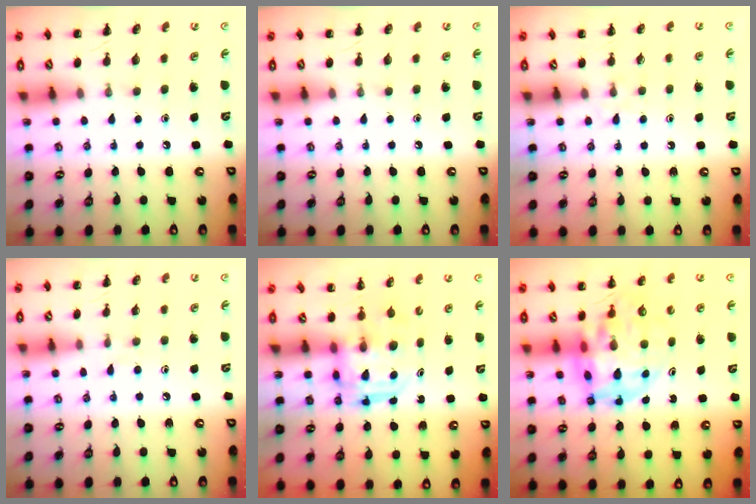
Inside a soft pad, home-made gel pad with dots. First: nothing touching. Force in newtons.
{"total": 0.0}
{"total": 2.9, "press": 2.6, "slide": 1.3}
{"total": 3.5, "press": 3.1, "slide": 1.6}
{"total": 3.3, "press": 3.3, "slide": 0.2}
{"total": 12.6, "press": 12.0, "slide": 3.8}